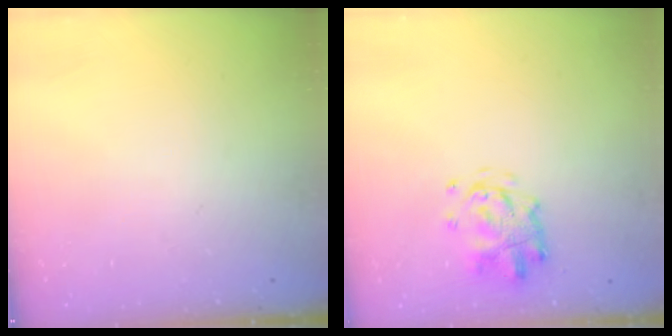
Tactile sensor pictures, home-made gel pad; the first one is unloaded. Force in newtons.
{"total": 3.8, "press": 3.8, "slide": 0.5}